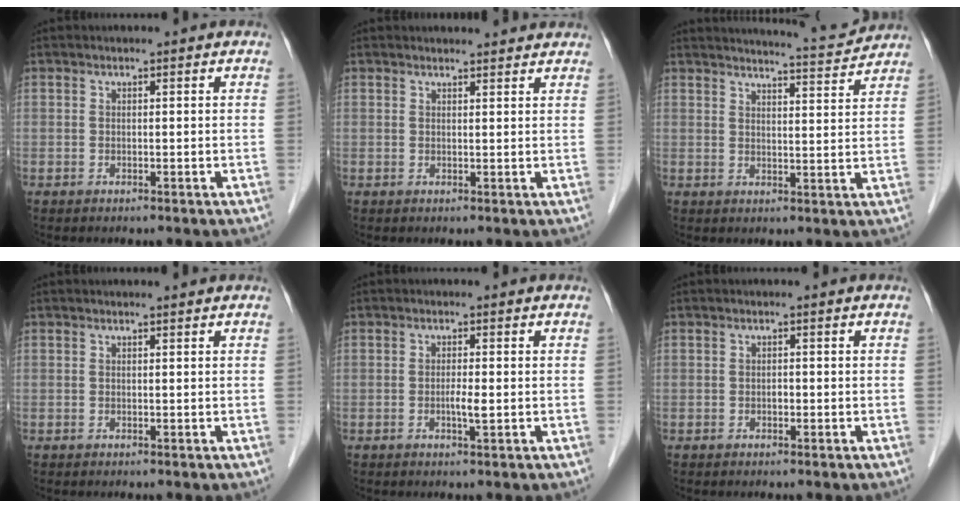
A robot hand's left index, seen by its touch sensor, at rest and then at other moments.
{"total": 4.5, "force": [4.4, 0.6, 0.7], "torque": [-0.014, 0.008, 0.045]}
{"total": 8.2, "force": [8.1, -0.5, 1.2], "torque": [-0.029, -0.005, 0.105]}
{"total": 1.0, "force": [1.0, -0.1, 0.2], "torque": [-0.010, 0.002, 0.014]}
{"total": 1.7, "force": [-0.3, 0.0, 1.7], "torque": [-0.034, -0.003, -0.003]}
{"total": 0.5, "force": [-0.2, 0.3, 0.4], "torque": [-0.006, 0.002, -0.004]}